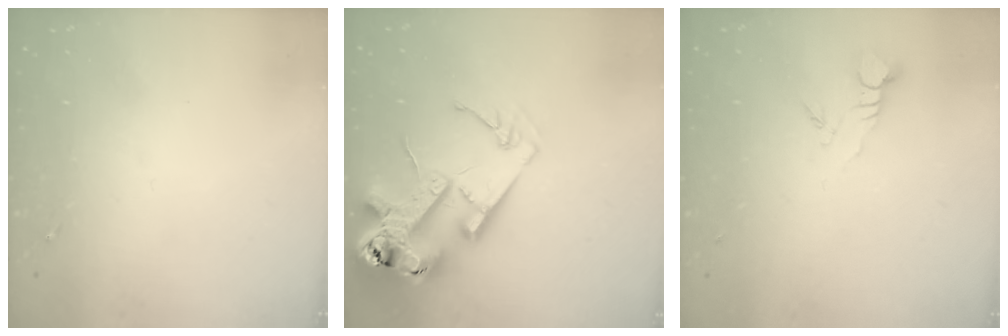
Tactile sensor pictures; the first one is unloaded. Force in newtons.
{"total": 24.1, "press": 23.9, "slide": 3.2}
{"total": 3.8, "press": 3.8, "slide": 0.3}